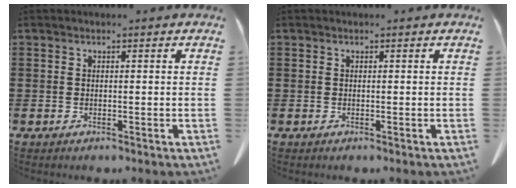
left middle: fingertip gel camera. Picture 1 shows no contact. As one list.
[{"total": 0.0}]